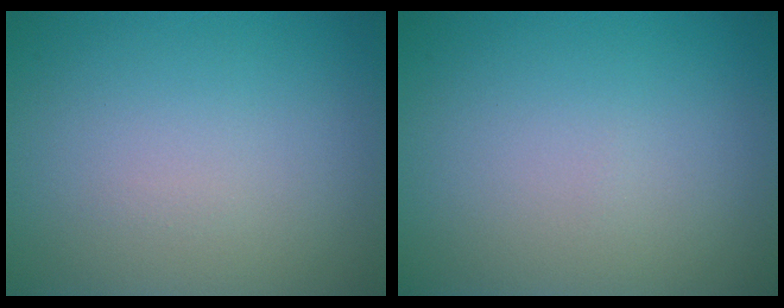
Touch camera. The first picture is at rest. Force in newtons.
{"total": 0.0}